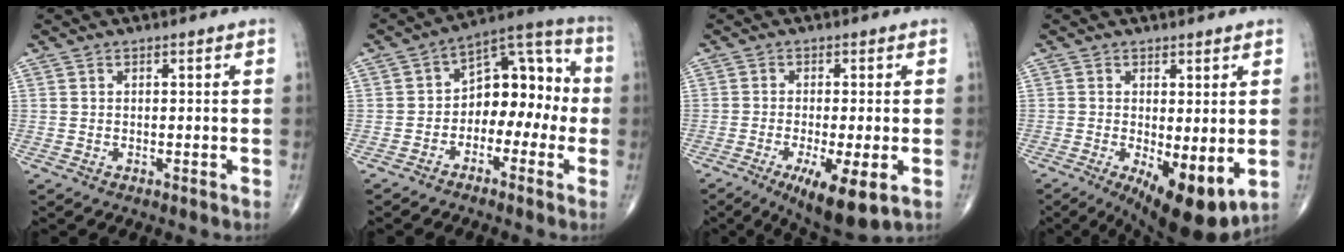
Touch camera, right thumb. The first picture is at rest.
{"total": 12.2, "force": [-2.1, 7.9, 9.0], "torque": [-0.088, 0.054, -0.046]}
{"total": 10.0, "force": [-3.9, 2.4, 8.9], "torque": [-0.143, -0.016, -0.059]}
{"total": 10.7, "force": [-2.3, 3.8, 9.7], "torque": [-0.136, -0.025, -0.023]}